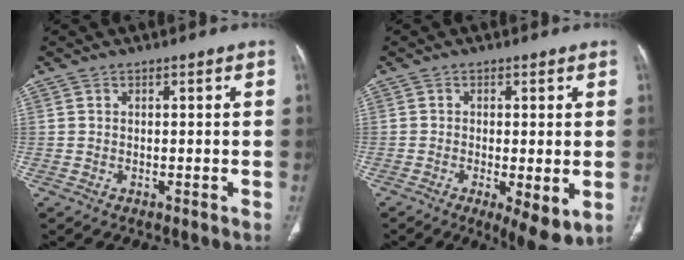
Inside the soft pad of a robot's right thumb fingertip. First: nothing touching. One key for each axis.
{"total": 7.7, "fx": -2.0, "fy": 2.3, "fz": 7.0, "tx": -0.111, "ty": -0.022, "tz": -0.030}